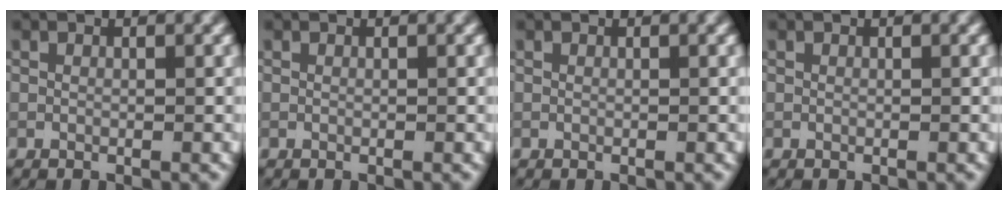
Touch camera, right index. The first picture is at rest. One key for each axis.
{"total": 0.0}
{"total": 0.0}
{"total": 0.0}